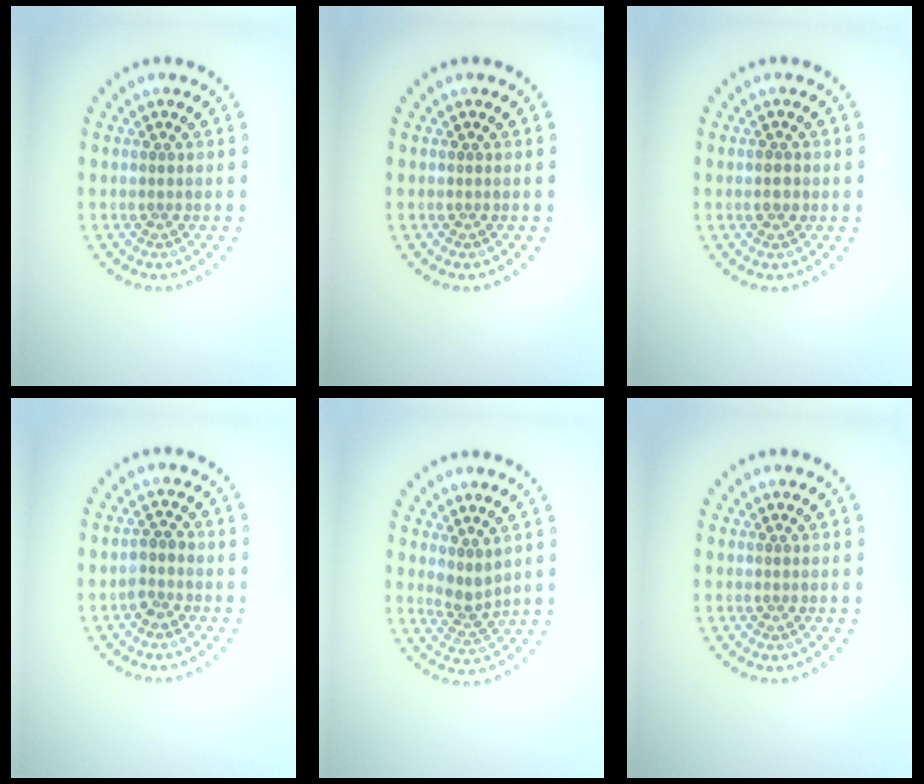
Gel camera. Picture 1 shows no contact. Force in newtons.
{"total": 0.0}
{"total": 1.2, "press": 1.2, "slide": 0.3}
{"total": 1.5, "press": 1.3, "slide": 0.7}
{"total": 2.0, "press": 1.6, "slide": 1.3}
{"total": 0.0}